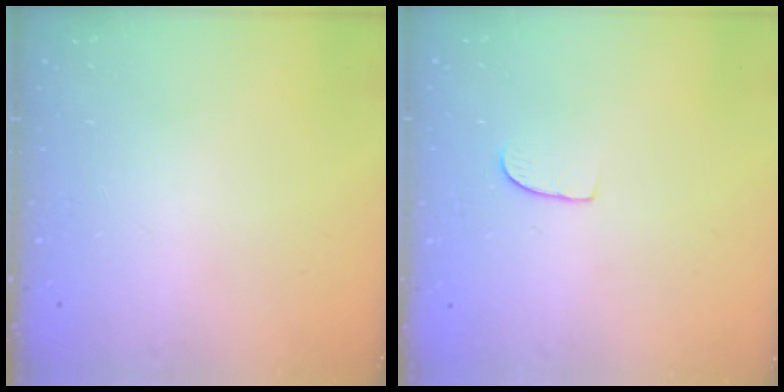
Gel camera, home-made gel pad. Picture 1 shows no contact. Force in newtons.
{"total": 5.4, "press": 5.4, "slide": 0.3}